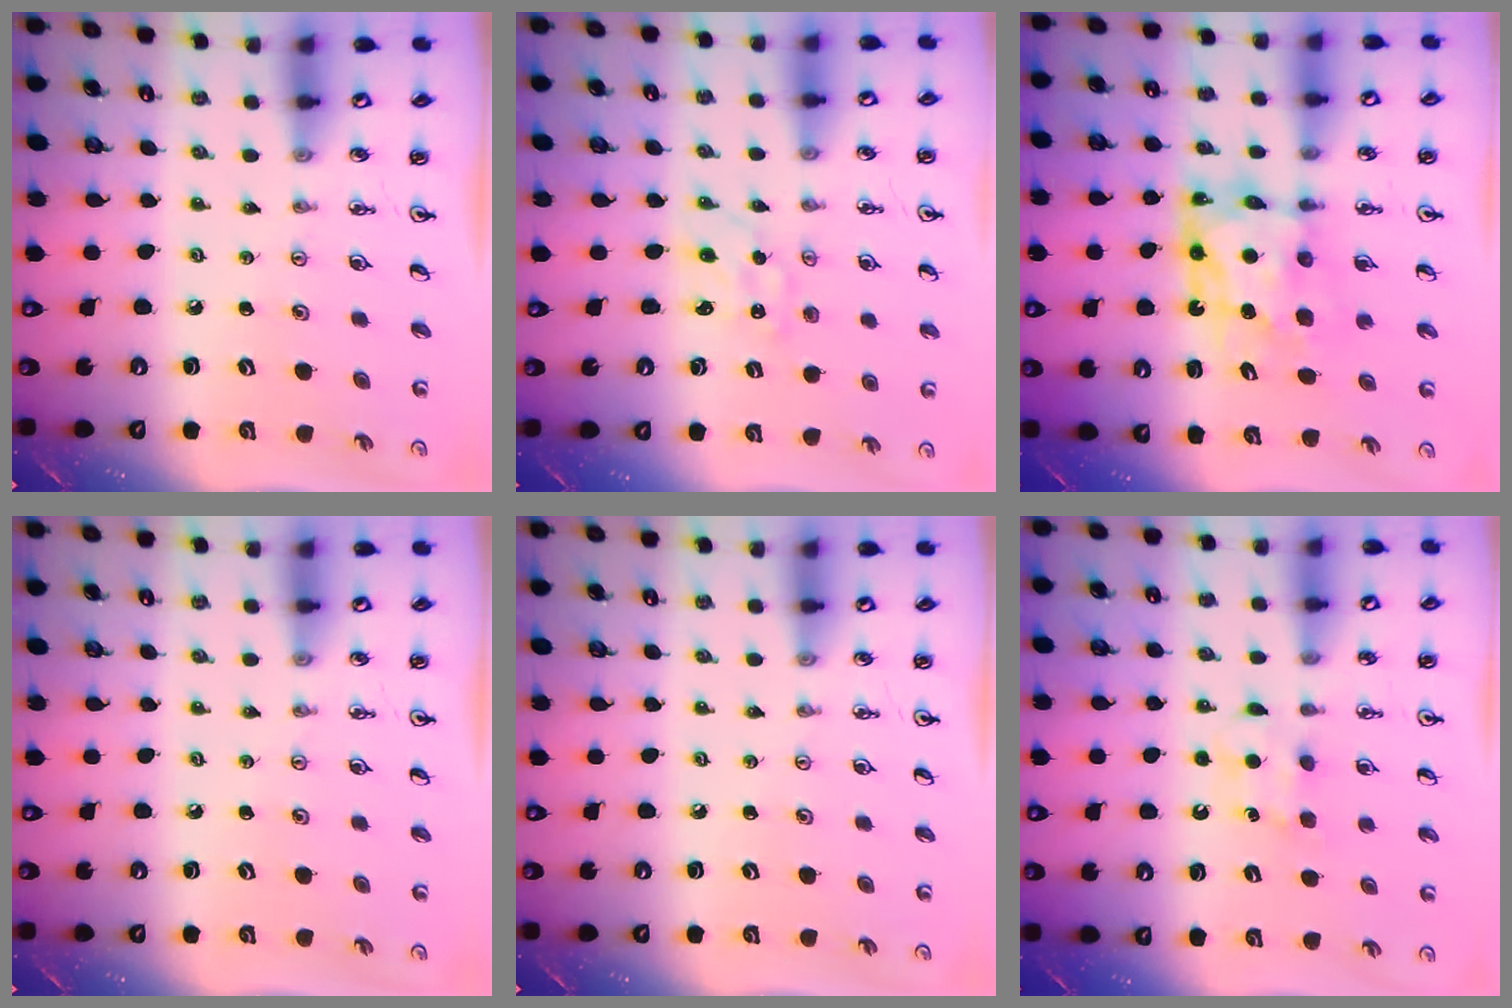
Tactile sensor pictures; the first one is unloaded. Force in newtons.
{"total": 0.6, "press": 0.4, "slide": 0.4}
{"total": 8.9, "press": 8.8, "slide": 0.9}
{"total": 0.0}
{"total": 0.0}
{"total": 5.7, "press": 5.6, "slide": 1.2}